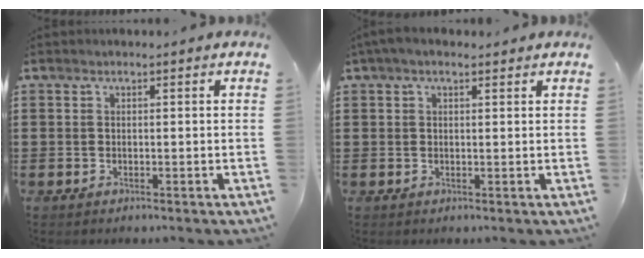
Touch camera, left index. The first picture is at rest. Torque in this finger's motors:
{"motor_torque": [2.14, 0.00, 0.46, 0.13]}